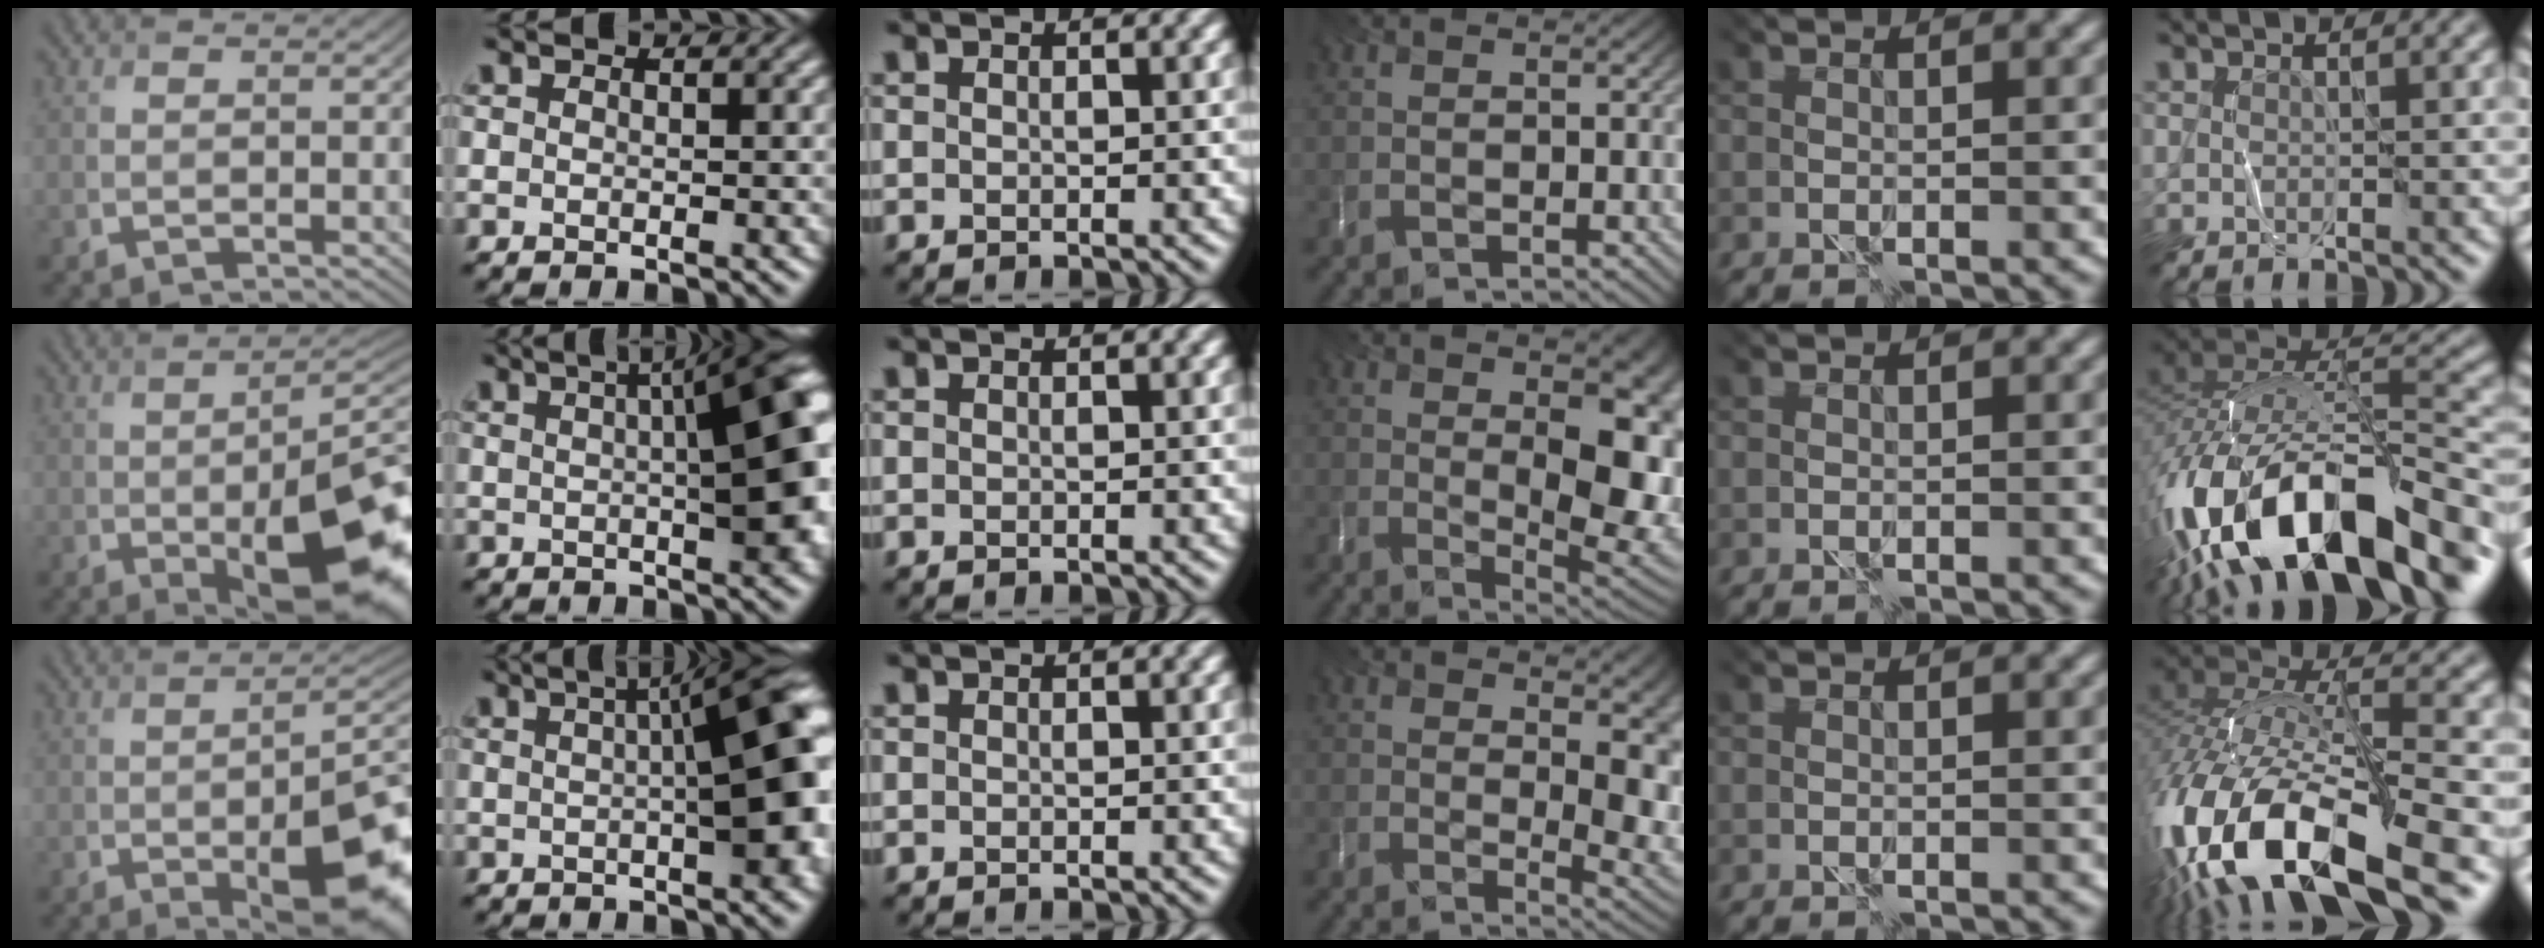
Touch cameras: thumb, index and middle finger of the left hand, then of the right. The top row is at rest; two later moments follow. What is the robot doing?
{"motion": "wrap", "object": "string"}